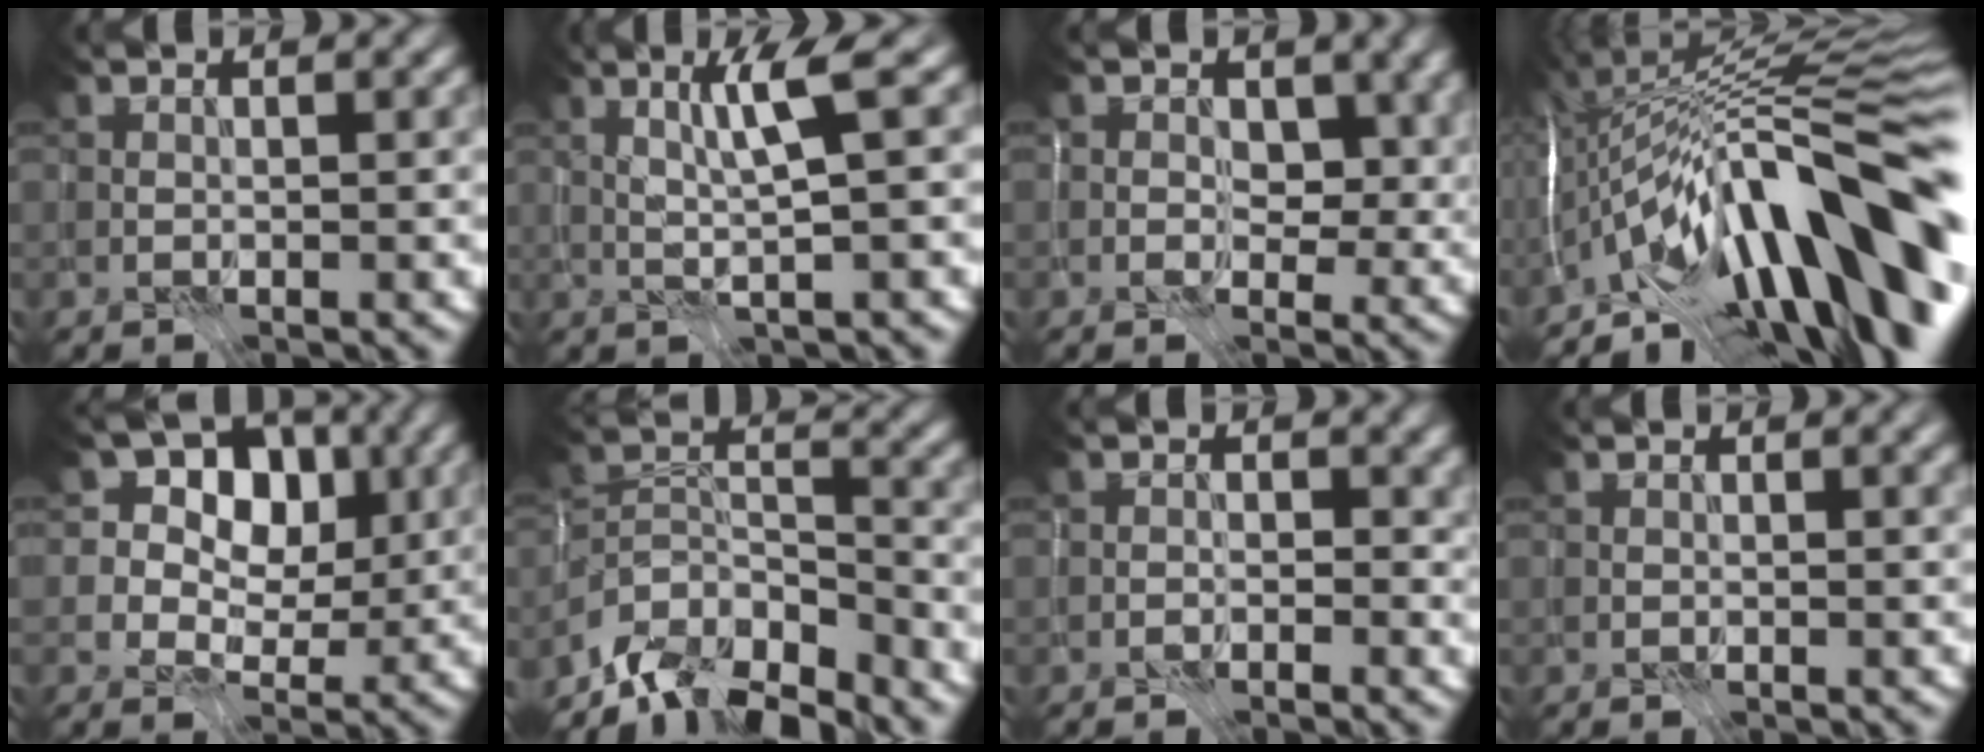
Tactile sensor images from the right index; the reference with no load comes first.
{"total": 3.6, "force": [1.0, 0.0, 3.4], "torque": [-0.067, 0.003, 0.021]}
{"total": 4.1, "force": [0.8, 2.9, 2.8], "torque": [-0.030, -0.009, 0.008]}
{"total": 18.0, "force": [-6.1, 4.7, 16.2], "torque": [-0.225, 0.058, -0.128]}
{"total": 7.4, "force": [2.3, 6.0, 3.8], "torque": [-0.043, 0.016, 0.014]}
{"total": 8.8, "force": [-7.6, 2.7, 3.4], "torque": [-0.060, -0.004, -0.138]}
{"total": 1.6, "force": [-0.6, 0.9, 1.1], "torque": [-0.016, 0.000, -0.013]}
{"total": 1.0, "force": [0.5, 0.1, 0.8], "torque": [-0.011, 0.003, 0.007]}